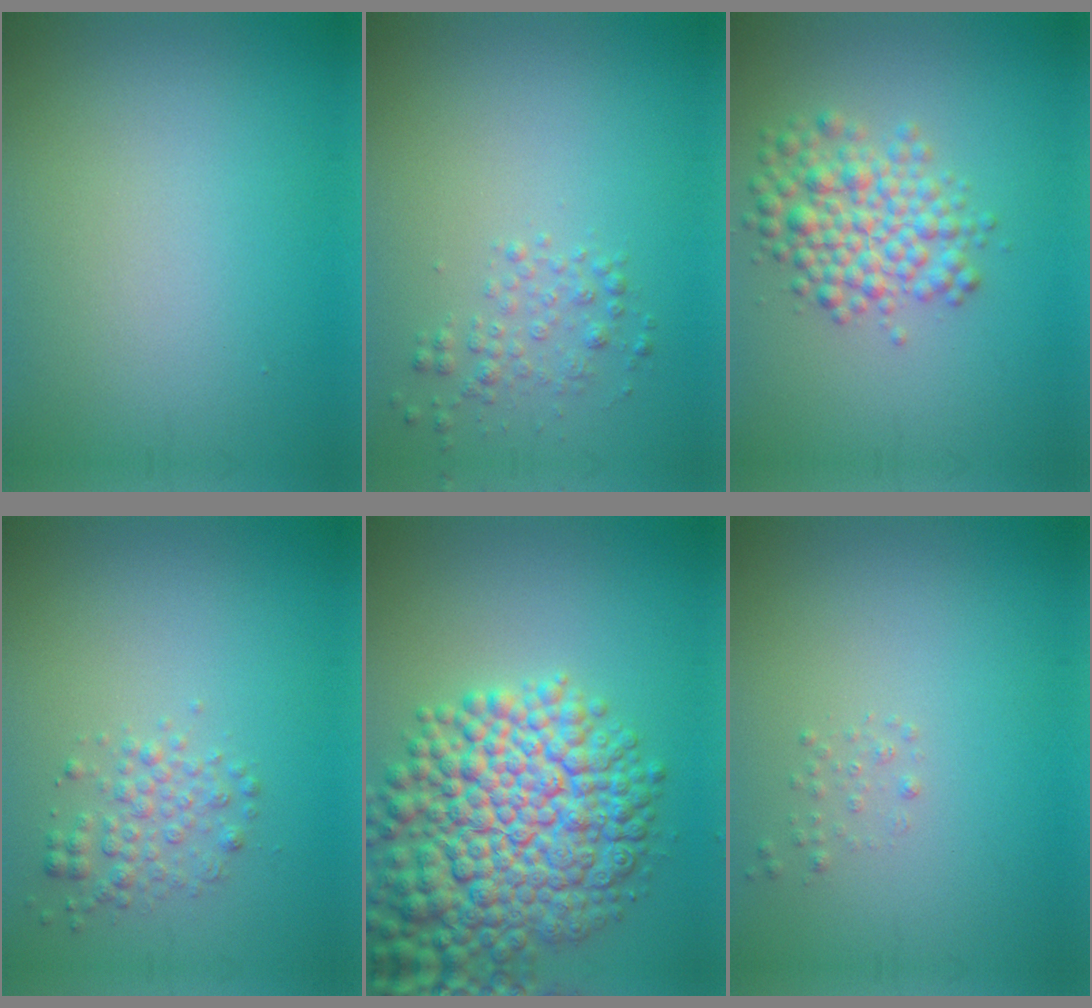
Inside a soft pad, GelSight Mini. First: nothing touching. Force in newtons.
{"total": 1.7, "press": 1.7, "slide": 0.1}
{"total": 4.9, "press": 4.9, "slide": 0.1}
{"total": 2.2, "press": 2.2, "slide": 0.1}
{"total": 11.5, "press": 11.5, "slide": 0.4}
{"total": 0.6, "press": 0.6, "slide": 0.1}